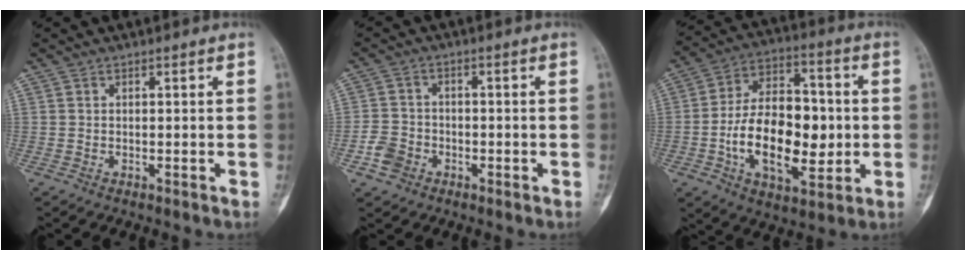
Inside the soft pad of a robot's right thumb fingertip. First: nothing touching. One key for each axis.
{"total": 4.5, "fx": -2.1, "fy": 3.6, "fz": 1.6, "tx": -0.018, "ty": 0.017, "tz": -0.041}
{"total": 19.6, "fx": -2.5, "fy": 11.2, "fz": 15.9, "tx": -0.238, "ty": 0.022, "tz": -0.037}